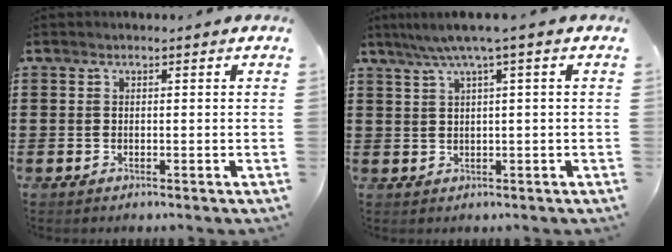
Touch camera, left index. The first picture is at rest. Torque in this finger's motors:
{"motor_torque": [0.36, -0.60, 0.37, 0.12]}